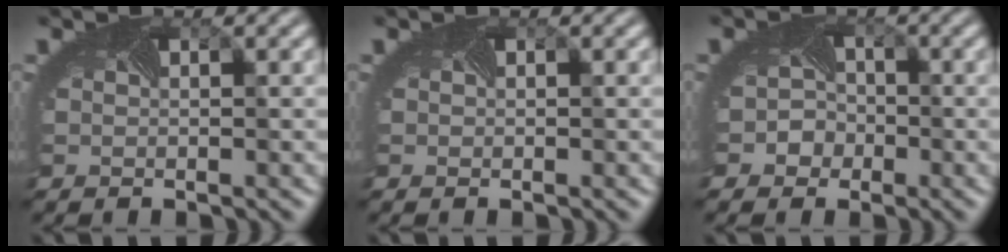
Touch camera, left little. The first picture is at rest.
{"total": 0.0}
{"total": 2.3, "force": [-1.1, 2.0, 0.2], "torque": [0.014, 0.000, -0.022]}